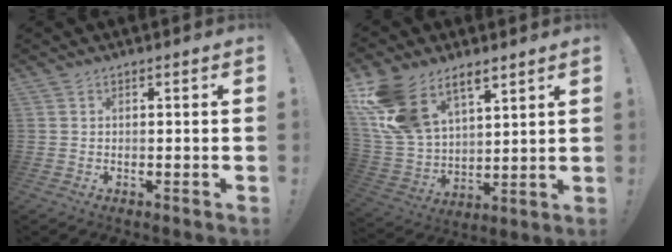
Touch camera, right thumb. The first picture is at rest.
{"total": 16.4, "force": [10.3, 9.6, 8.3], "torque": [-0.175, -0.060, 0.199]}